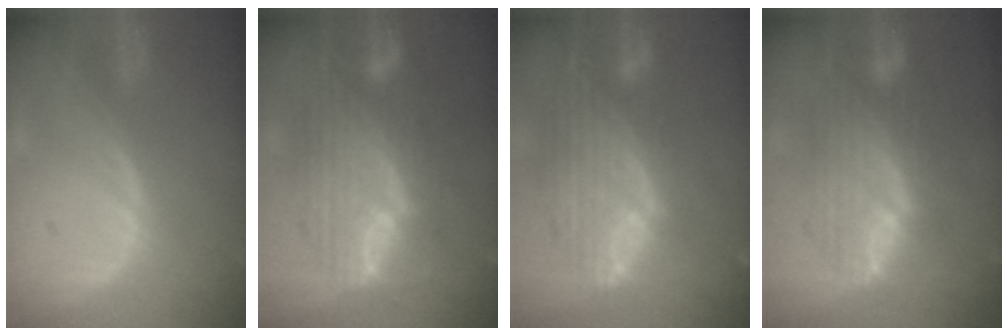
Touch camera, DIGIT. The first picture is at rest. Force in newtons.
{"total": 11.9, "press": 11.8, "slide": 1.0}
{"total": 11.9, "press": 10.0, "slide": 6.4}
{"total": 8.6, "press": 8.6, "slide": 0.3}